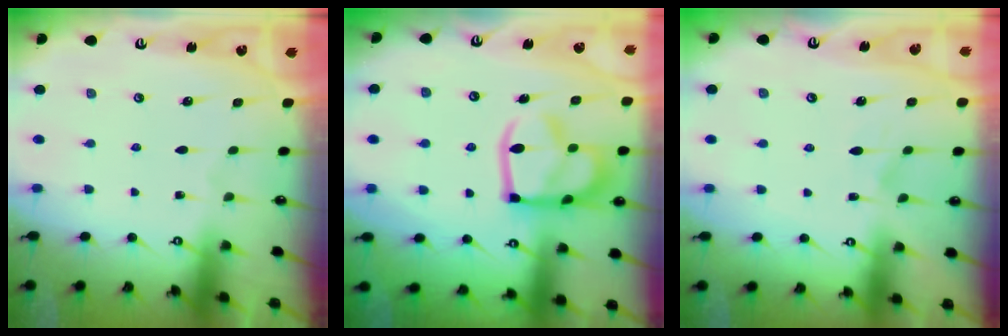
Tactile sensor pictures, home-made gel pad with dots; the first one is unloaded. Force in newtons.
{"total": 17.2, "press": 17.1, "slide": 2.0}
{"total": 4.3, "press": 4.3, "slide": 0.5}